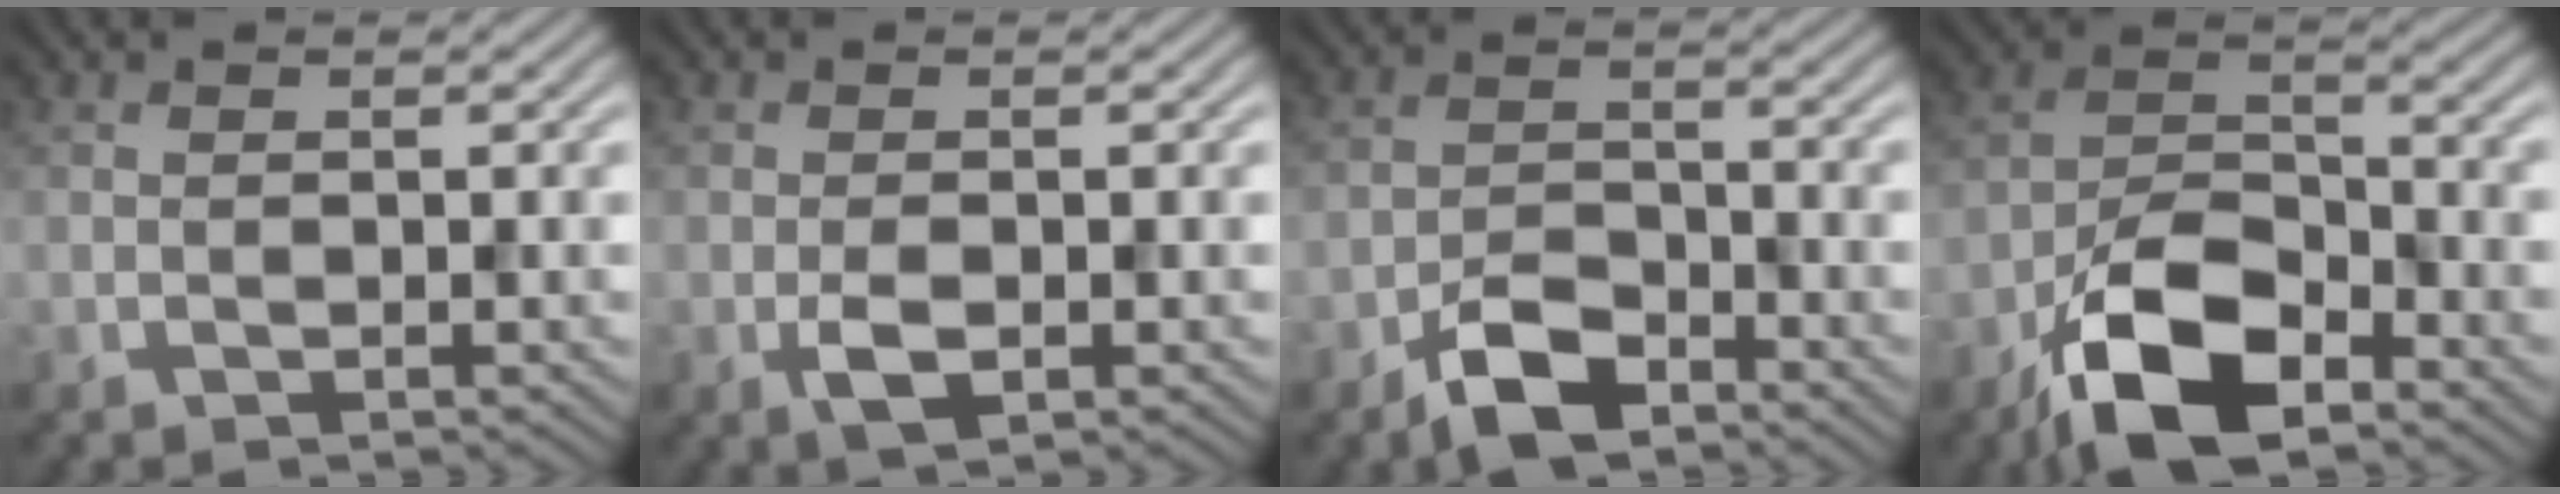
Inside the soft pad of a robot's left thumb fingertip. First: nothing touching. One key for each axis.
{"total": 2.5, "fx": -0.8, "fy": 1.2, "fz": 2.1, "tx": -0.045, "ty": -0.005, "tz": -0.016}
{"total": 5.7, "fx": -4.0, "fy": 2.5, "fz": 3.3, "tx": -0.055, "ty": 0.002, "tz": -0.084}
{"total": 11.1, "fx": -6.7, "fy": 4.9, "fz": 7.4, "tx": -0.137, "ty": -0.002, "tz": -0.142}